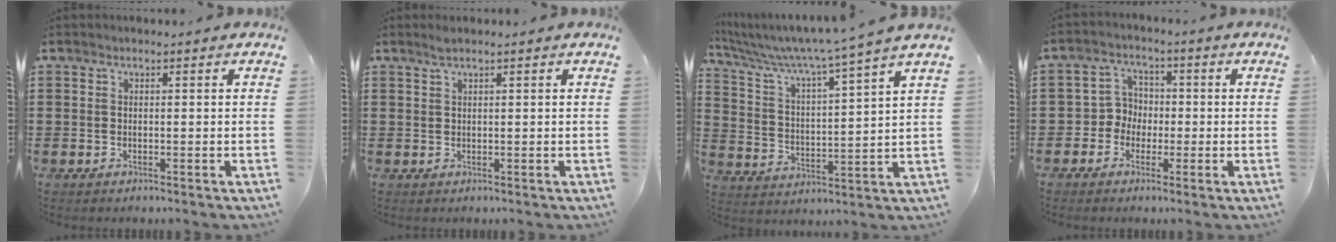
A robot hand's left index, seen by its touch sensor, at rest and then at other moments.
{"total": 1.3, "force": [0.9, 0.0, 0.9], "torque": [-0.019, 0.001, 0.017]}
{"total": 5.8, "force": [5.0, -1.0, 2.7], "torque": [-0.078, -0.046, 0.077]}
{"total": 4.6, "force": [-1.5, 4.3, 0.9], "torque": [-0.036, 0.014, -0.034]}